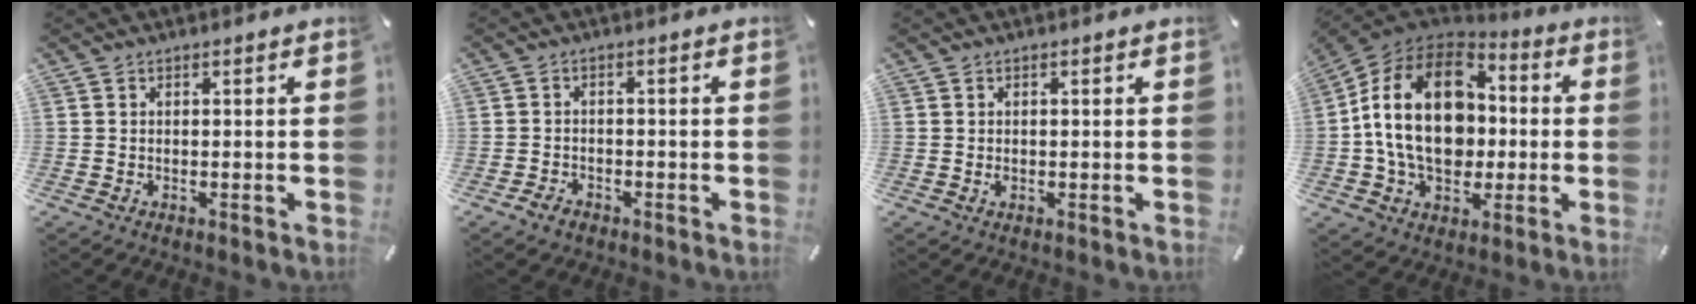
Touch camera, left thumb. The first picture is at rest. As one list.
[{"total": 2.5, "force": [-1.7, 1.6, 0.9], "torque": [-0.015, 0.010, -0.033]}, {"total": 0.8, "force": [0.0, 0.5, 0.6], "torque": [-0.013, 0.001, 0.000]}, {"total": 21.1, "force": [0.5, 15.5, 14.2], "torque": [-0.295, 0.015, 0.008]}]